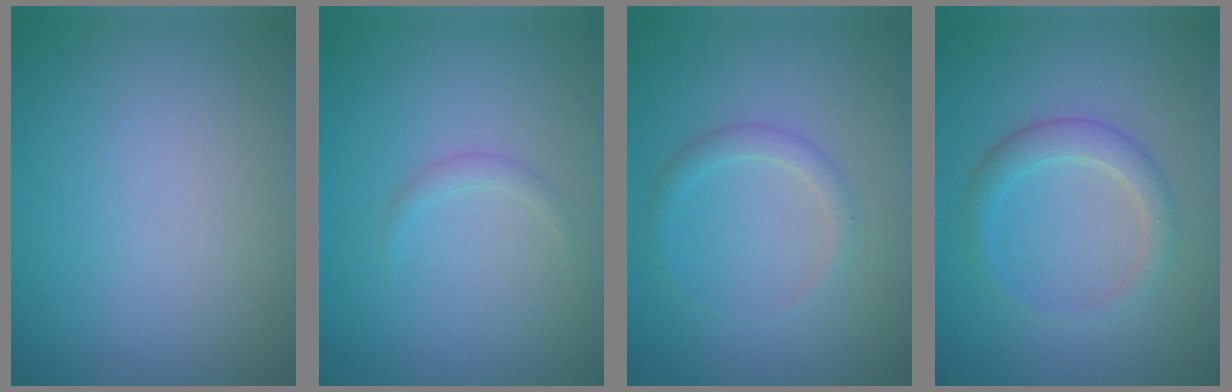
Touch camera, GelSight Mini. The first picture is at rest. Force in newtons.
{"total": 0.8, "press": 0.8, "slide": 0.1}
{"total": 1.5, "press": 1.5, "slide": 0.0}
{"total": 2.5, "press": 2.5, "slide": 0.2}